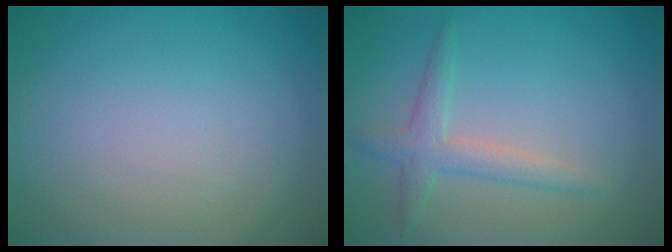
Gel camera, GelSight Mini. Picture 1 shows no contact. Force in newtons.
{"total": 2.4, "press": 2.4, "slide": 0.1}